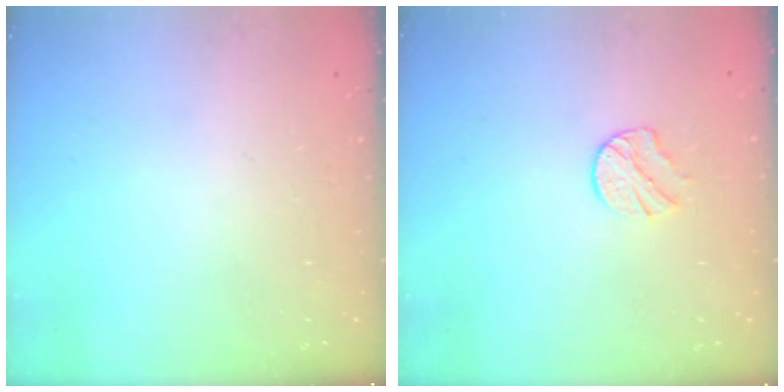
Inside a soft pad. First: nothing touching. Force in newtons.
{"total": 6.1, "press": 6.1, "slide": 0.7}